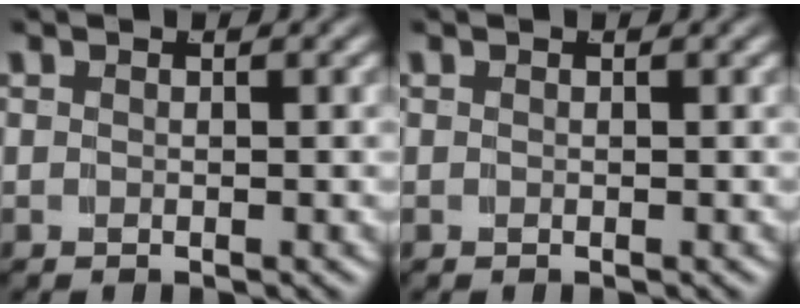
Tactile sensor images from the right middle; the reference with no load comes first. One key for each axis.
{"total": 0.0}